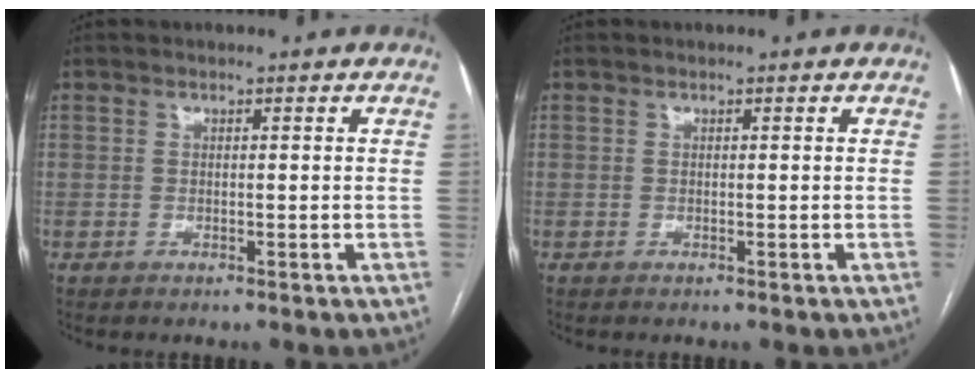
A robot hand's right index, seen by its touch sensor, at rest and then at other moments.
{"total": 0.0}